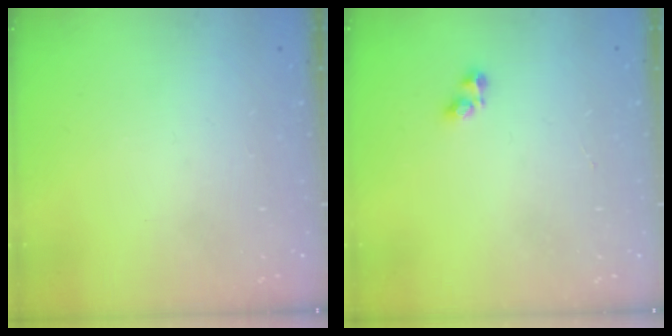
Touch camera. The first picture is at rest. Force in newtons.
{"total": 3.6, "press": 3.4, "slide": 1.2}